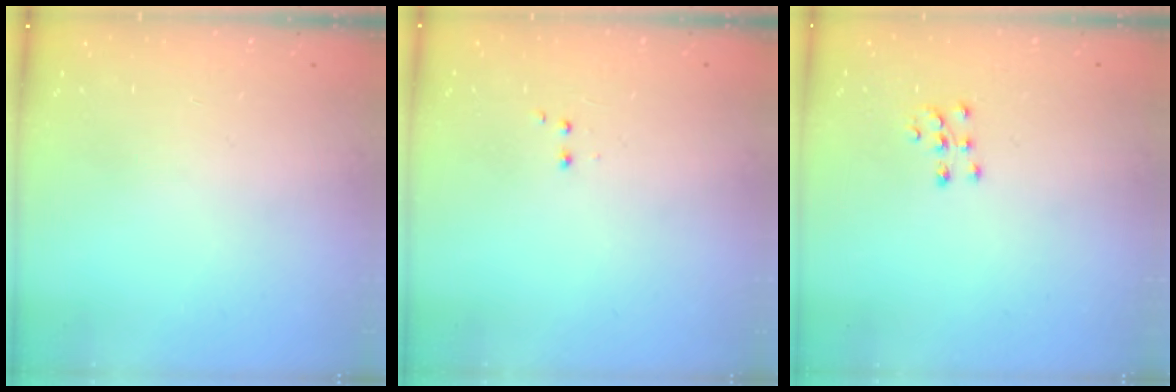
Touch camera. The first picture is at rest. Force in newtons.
{"total": 1.9, "press": 1.8, "slide": 0.5}
{"total": 7.6, "press": 7.6, "slide": 0.5}